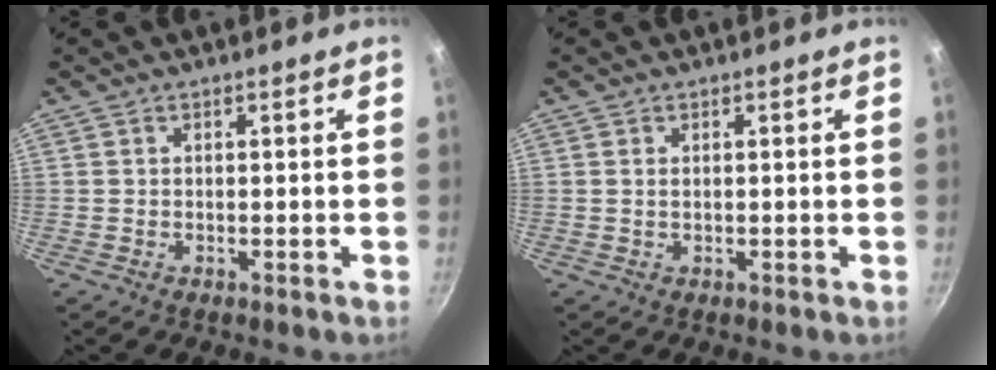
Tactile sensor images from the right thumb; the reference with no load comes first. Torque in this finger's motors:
{"motor_torque": [-0.28, 0.32, 0.05, 0.46, -0.07]}